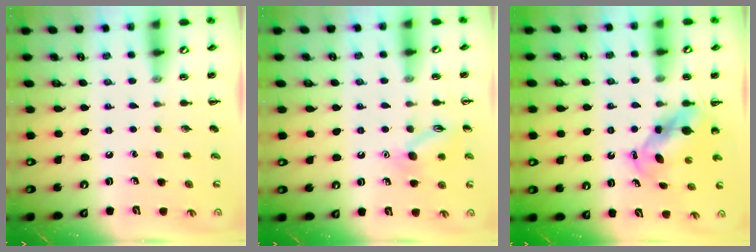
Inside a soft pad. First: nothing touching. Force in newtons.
{"total": 10.3, "press": 10.3, "slide": 0.6}
{"total": 5.5, "press": 5.3, "slide": 1.4}